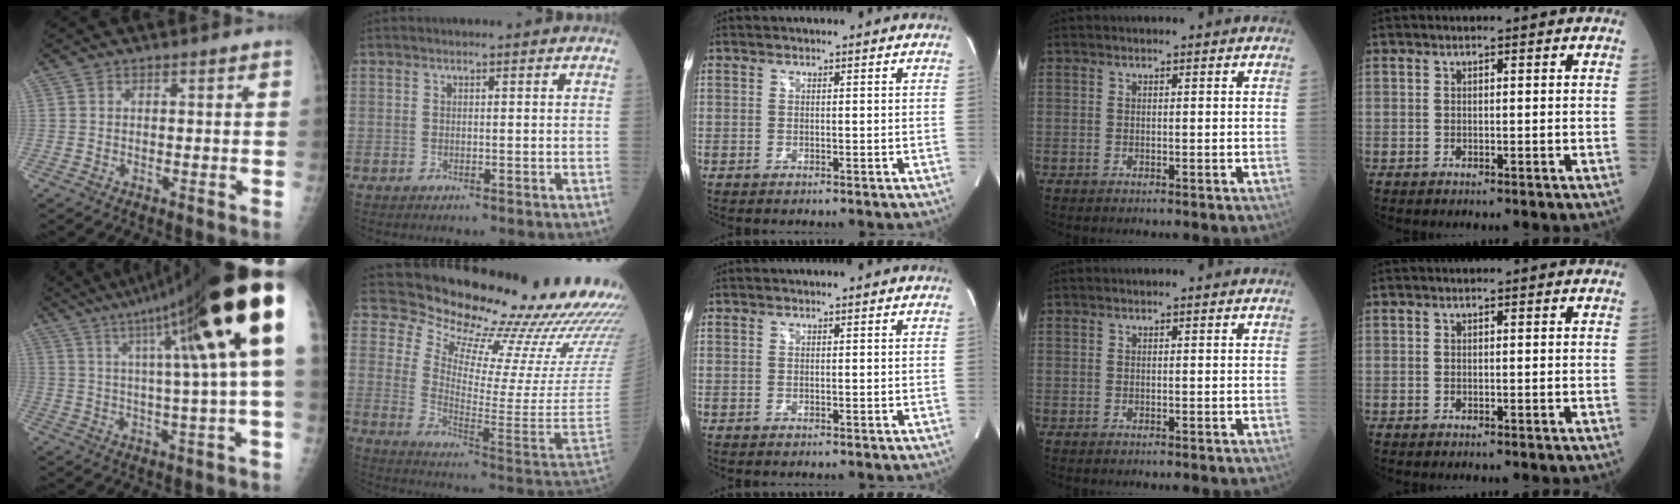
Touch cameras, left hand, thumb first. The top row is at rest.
{"thumb": {"total": 22.5, "force": [8.1, 1.1, 21.0], "torque": [-0.311, 0.011, 0.116]}, "index": {"total": 24.7, "force": [22.1, 2.1, 10.8], "torque": [-0.179, -0.103, 0.289]}}